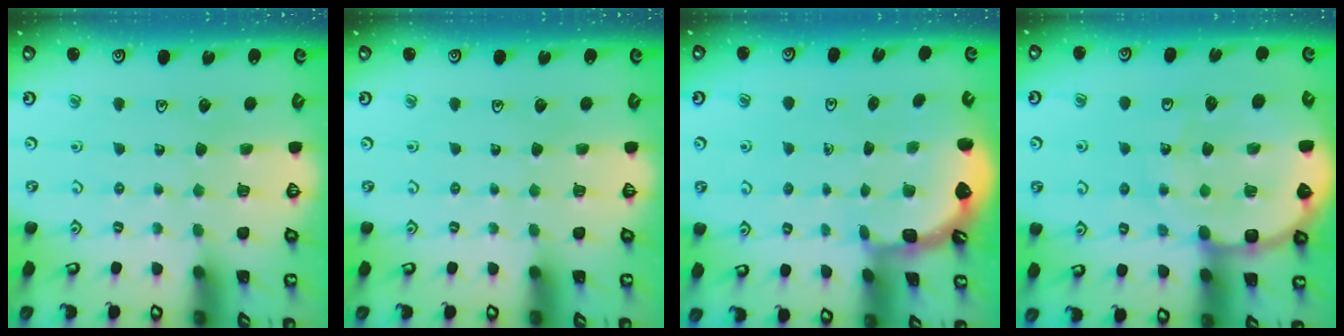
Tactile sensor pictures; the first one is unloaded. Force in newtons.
{"total": 0.0}
{"total": 2.0, "press": 2.0, "slide": 0.2}
{"total": 13.6, "press": 13.3, "slide": 2.8}